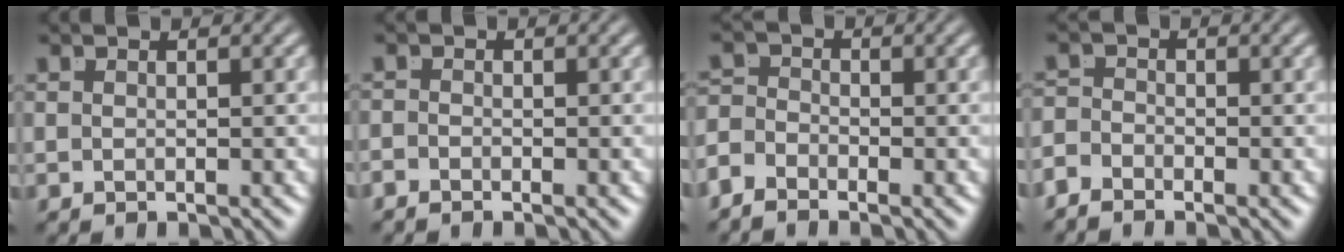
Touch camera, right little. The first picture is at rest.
{"total": 1.0, "force": [-1.0, 0.0, 0.1], "torque": [0.000, -0.010, -0.016]}
{"total": 2.5, "force": [-1.6, 1.8, 0.7], "torque": [-0.011, -0.017, -0.030]}
{"total": 1.8, "force": [-1.6, 0.6, 0.3], "torque": [-0.003, -0.015, -0.029]}